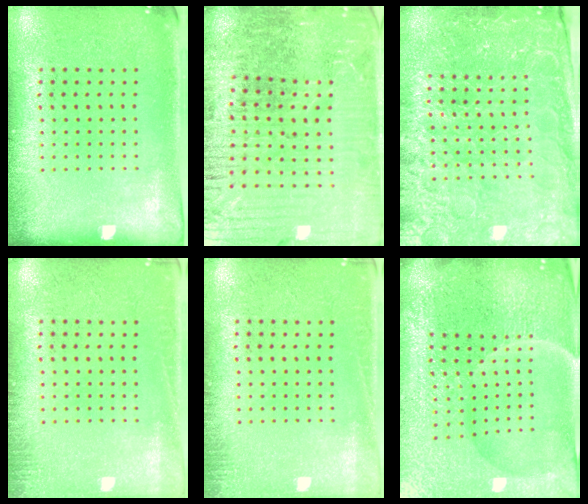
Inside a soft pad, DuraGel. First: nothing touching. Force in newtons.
{"total": 5.6, "press": 5.1, "slide": 2.2}
{"total": 5.2, "press": 4.8, "slide": 2.0}
{"total": 1.4, "press": 1.4, "slide": 0.4}
{"total": 1.4, "press": 1.4, "slide": 0.4}
{"total": 7.0, "press": 6.2, "slide": 3.3}